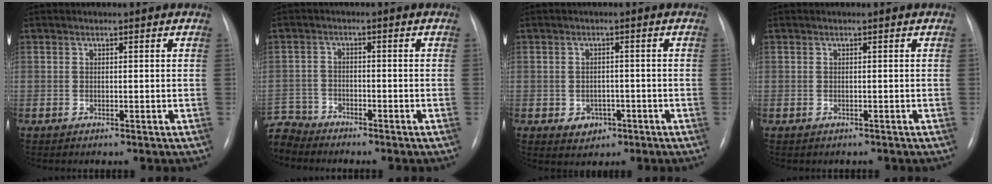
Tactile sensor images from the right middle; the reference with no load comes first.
{"total": 5.5, "force": [-5.3, 1.3, -0.5], "torque": [0.013, 0.001, -0.109]}
{"total": 3.3, "force": [-1.3, 2.7, 1.3], "torque": [-0.011, 0.007, -0.007]}
{"total": 0.6, "force": [-0.4, 0.4, 0.0], "torque": [-0.006, 0.002, -0.006]}